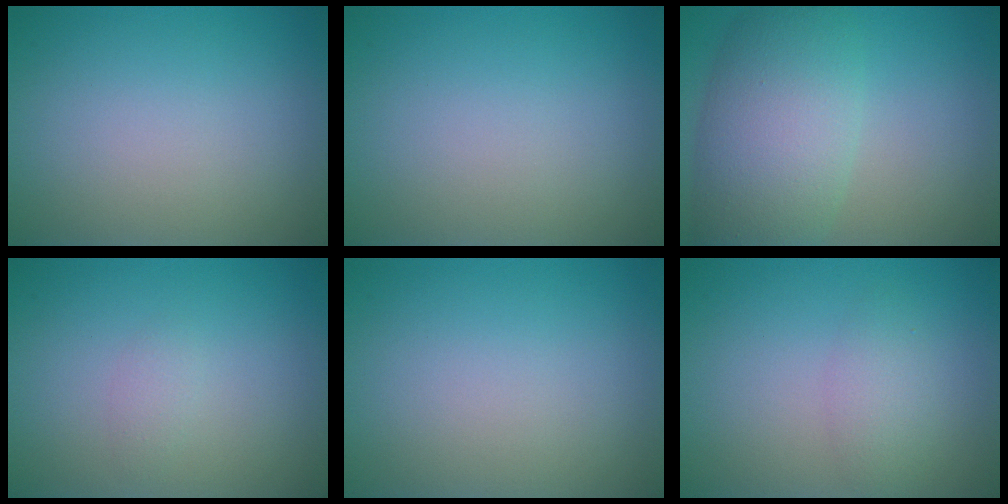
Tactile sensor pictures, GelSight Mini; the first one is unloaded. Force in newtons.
{"total": 0.0}
{"total": 8.0, "press": 8.0, "slide": 0.3}
{"total": 0.8, "press": 0.8, "slide": 0.0}
{"total": 0.0}
{"total": 2.0, "press": 2.0, "slide": 0.1}